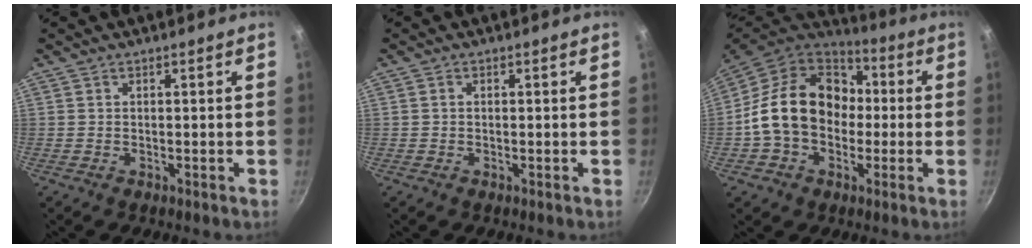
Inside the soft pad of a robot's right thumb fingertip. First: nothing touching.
{"total": 0.6, "force": [0.0, 0.5, 0.3], "torque": [-0.005, 0.005, 0.000]}
{"total": 20.0, "force": [-0.3, 15.6, 12.5], "torque": [-0.187, 0.048, -0.015]}